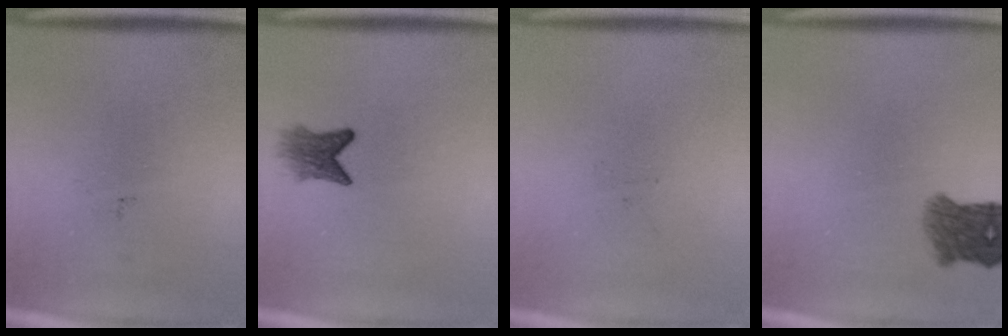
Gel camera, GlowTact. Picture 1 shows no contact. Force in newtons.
{"total": 3.3}
{"total": 0.0}
{"total": 4.3}